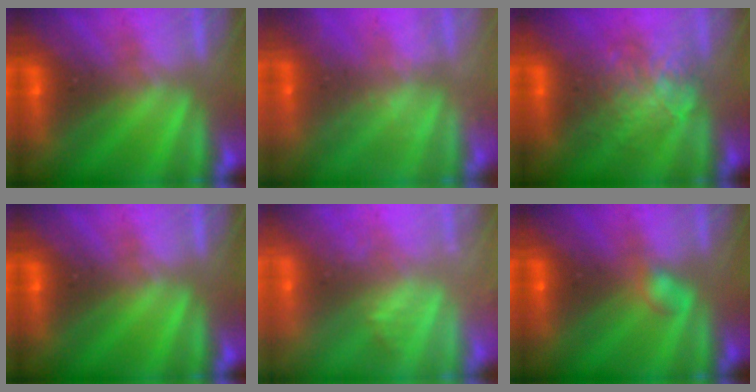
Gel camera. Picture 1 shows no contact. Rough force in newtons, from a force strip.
{"total": 2.4}
{"total": 2.3}
{"total": 0.0}
{"total": 2.1}
{"total": 2.2}